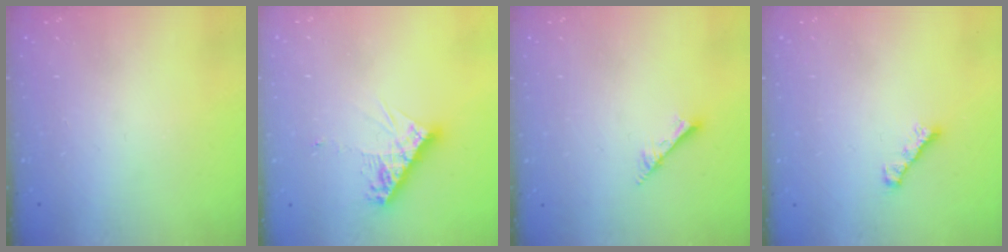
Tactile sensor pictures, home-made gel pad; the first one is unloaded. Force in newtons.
{"total": 9.6, "press": 9.6, "slide": 0.7}
{"total": 1.7, "press": 1.6, "slide": 0.1}
{"total": 1.9, "press": 1.8, "slide": 0.6}